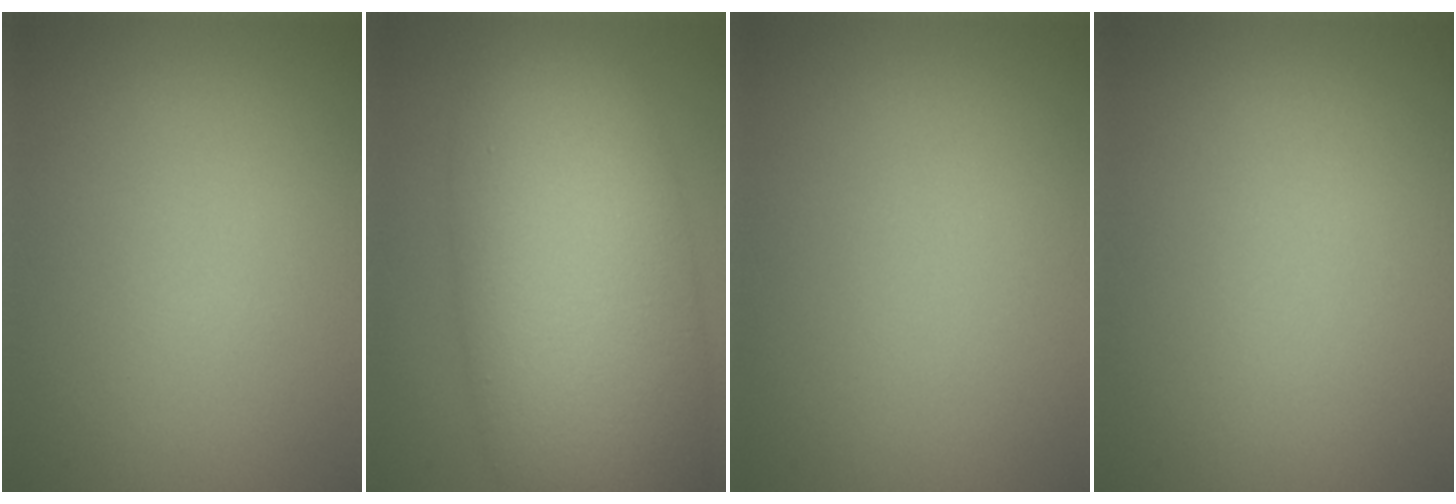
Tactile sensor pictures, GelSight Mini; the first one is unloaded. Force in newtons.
{"total": 13.8, "press": 13.8, "slide": 0.2}
{"total": 0.0}
{"total": 0.0}